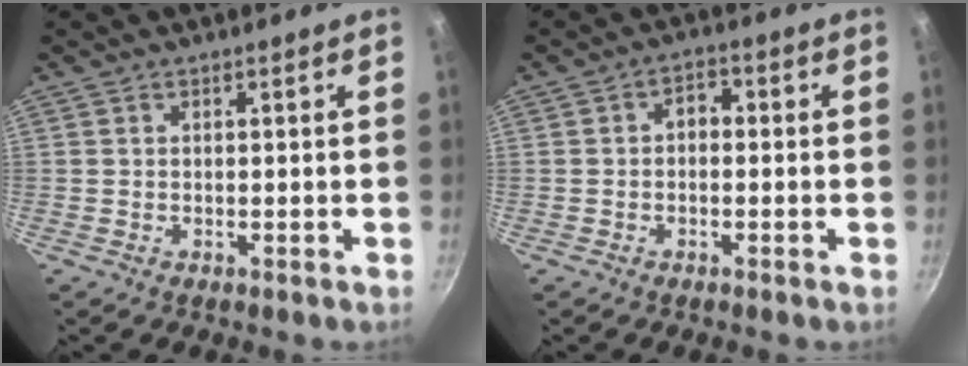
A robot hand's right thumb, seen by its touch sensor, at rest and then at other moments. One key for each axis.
{"total": 2.9, "fx": -0.3, "fy": 2.0, "fz": 2.1, "tx": -0.019, "ty": 0.015, "tz": -0.016}